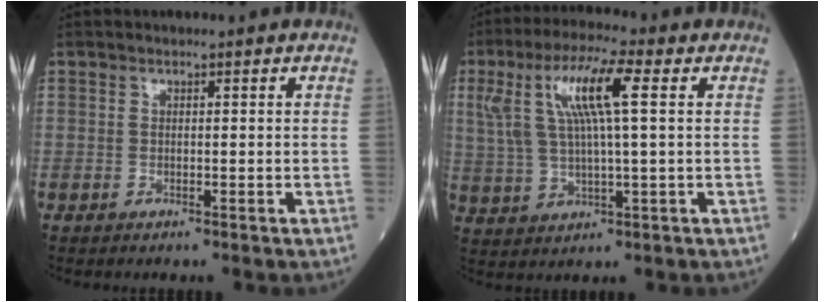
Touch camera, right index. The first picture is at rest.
{"total": 11.0, "force": [3.4, 1.5, 10.4], "torque": [-0.218, 0.022, 0.062]}